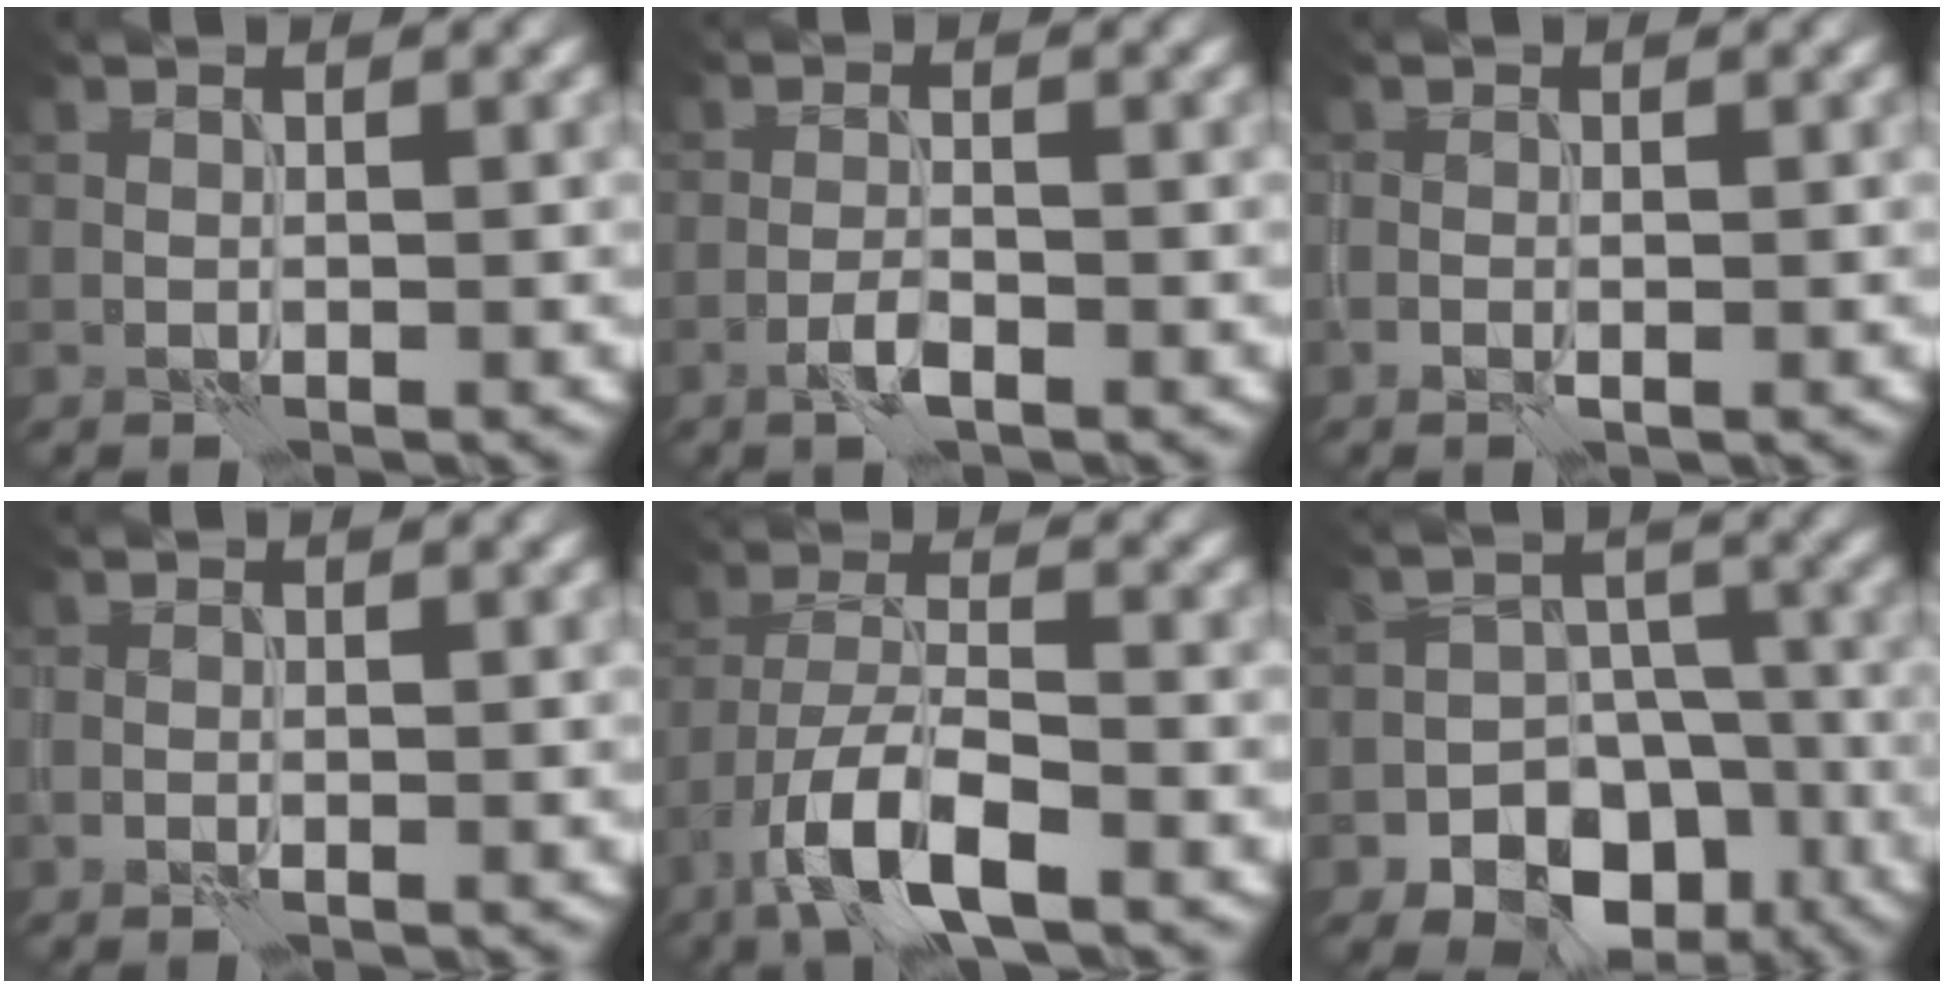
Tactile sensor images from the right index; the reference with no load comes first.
{"total": 1.8, "force": [-1.3, 0.4, 1.2], "torque": [-0.027, 0.002, -0.027]}
{"total": 0.0}
{"total": 0.0}
{"total": 7.8, "force": [-4.8, 2.7, 5.5], "torque": [-0.102, 0.003, -0.093]}
{"total": 9.8, "force": [-5.9, 7.1, 3.3], "torque": [-0.014, -0.010, -0.106]}